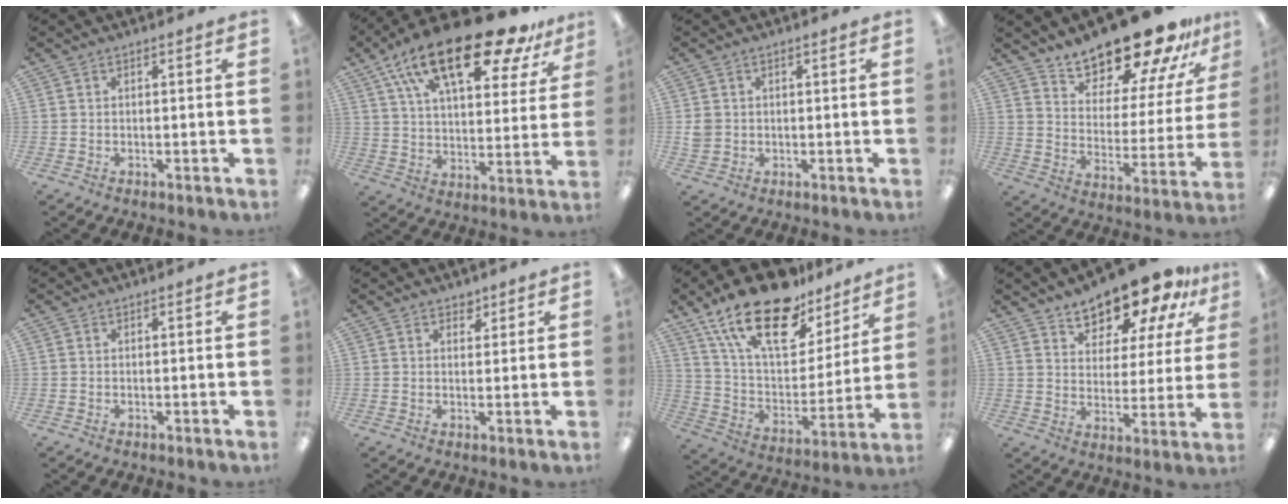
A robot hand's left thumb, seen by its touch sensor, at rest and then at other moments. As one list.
[{"total": 24.4, "force": [15.3, 9.5, 16.5], "torque": [-0.271, -0.077, 0.256]}, {"total": 2.5, "force": [0.2, 2.4, 0.8], "torque": [-0.009, 0.002, 0.001]}, {"total": 19.3, "force": [17.0, 5.5, 7.2], "torque": [-0.110, -0.133, 0.291]}, {"total": 0.0}, {"total": 2.2, "force": [1.7, 1.2, 0.6], "torque": [0.002, -0.006, 0.028]}, {"total": 23.0, "force": [15.6, 10.5, 13.3], "torque": [-0.245, -0.090, 0.275]}, {"total": 13.8, "force": [11.7, 5.3, 5.0], "torque": [-0.083, -0.084, 0.208]}]